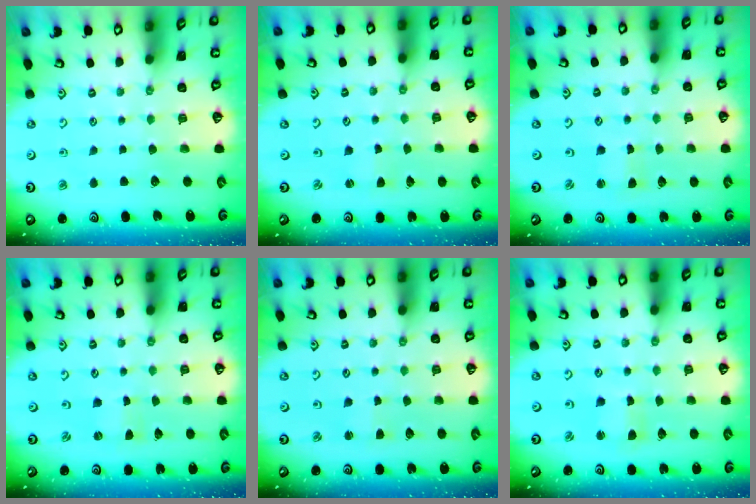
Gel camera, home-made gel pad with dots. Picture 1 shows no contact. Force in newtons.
{"total": 0.8, "press": 0.8, "slide": 0.1}
{"total": 1.1, "press": 1.1, "slide": 0.3}
{"total": 0.0}
{"total": 1.6, "press": 1.6, "slide": 0.3}
{"total": 2.1, "press": 2.1, "slide": 0.3}